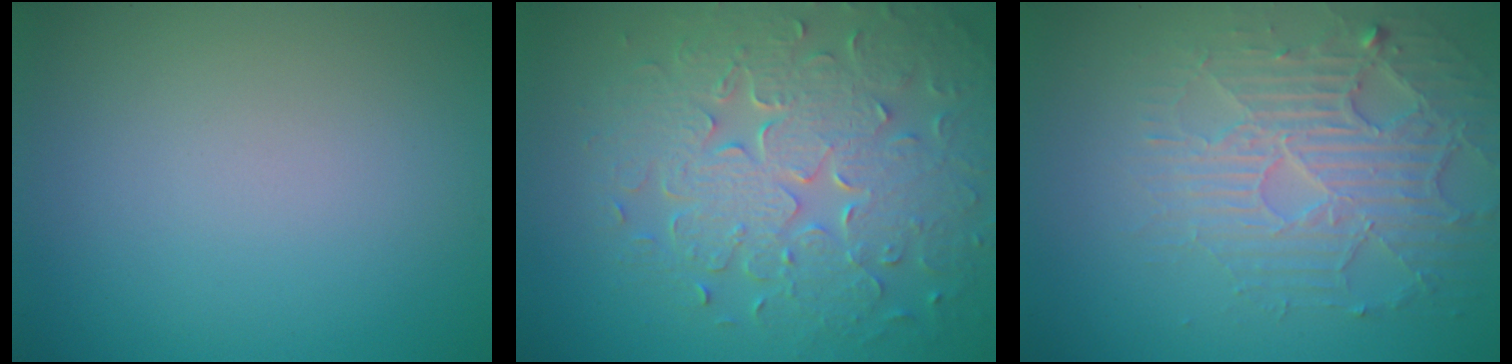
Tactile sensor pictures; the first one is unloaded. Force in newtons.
{"total": 8.1, "press": 5.9, "slide": 5.6}
{"total": 4.6, "press": 4.1, "slide": 2.1}